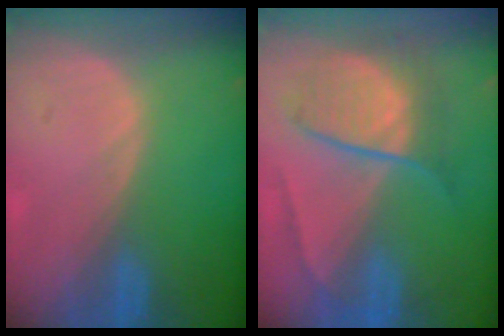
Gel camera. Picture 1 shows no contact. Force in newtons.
{"total": 7.5, "press": 7.5, "slide": 0.3}